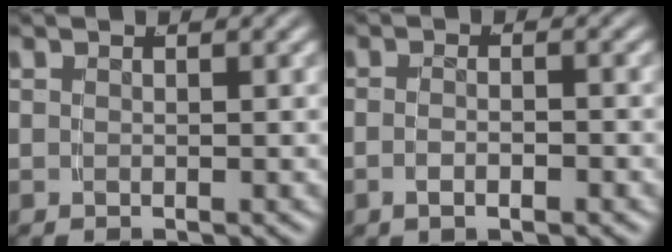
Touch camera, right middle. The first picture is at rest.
{"total": 1.8, "force": [-1.2, 0.2, 1.3], "torque": [-0.027, -0.004, -0.020]}